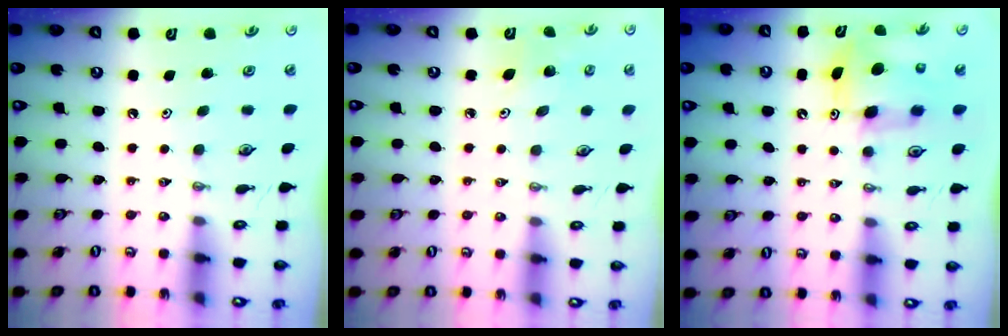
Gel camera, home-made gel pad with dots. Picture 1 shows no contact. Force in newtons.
{"total": 4.7, "press": 4.7, "slide": 0.2}
{"total": 7.9, "press": 7.9, "slide": 0.2}